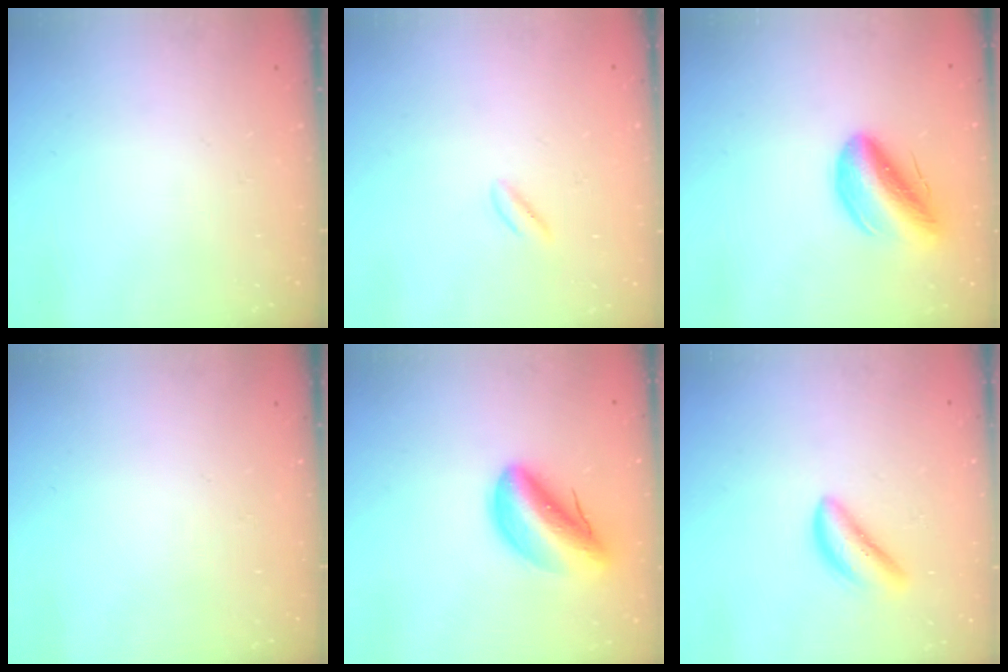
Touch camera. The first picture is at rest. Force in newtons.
{"total": 0.8, "press": 0.4, "slide": 0.7}
{"total": 12.1, "press": 11.6, "slide": 3.4}
{"total": 0.0}
{"total": 9.6, "press": 9.2, "slide": 3.0}
{"total": 3.6, "press": 3.5, "slide": 0.4}